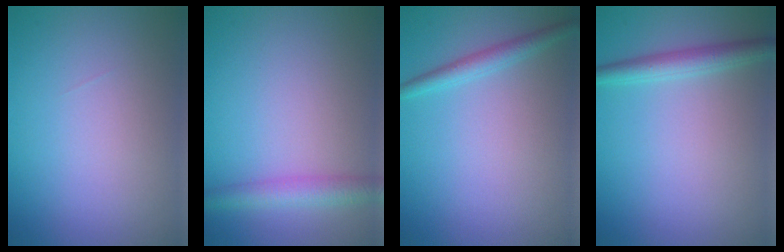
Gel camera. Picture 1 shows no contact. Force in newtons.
{"total": 3.0, "press": 3.0, "slide": 0.1}
{"total": 2.0, "press": 2.0, "slide": 0.1}
{"total": 2.6, "press": 2.6, "slide": 0.0}